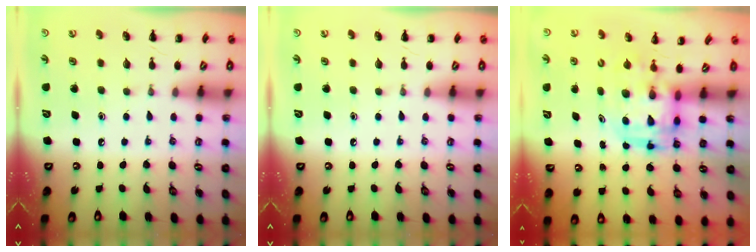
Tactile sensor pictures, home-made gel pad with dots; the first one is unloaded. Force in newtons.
{"total": 0.0}
{"total": 3.7, "press": 3.6, "slide": 0.7}